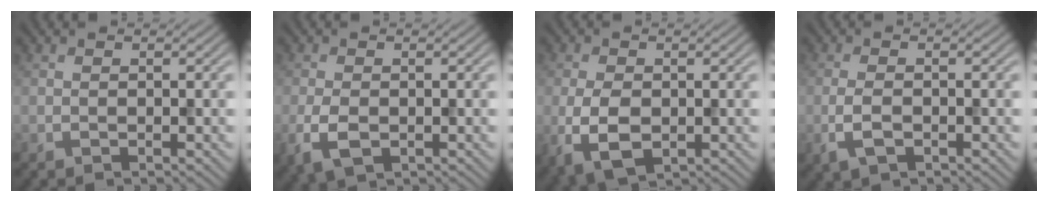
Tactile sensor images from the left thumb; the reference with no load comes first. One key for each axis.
{"total": 4.0, "fx": -1.3, "fy": 2.3, "fz": 3.1, "tx": -0.078, "ty": -0.012, "tz": -0.025}
{"total": 5.6, "fx": -1.2, "fy": 3.3, "fz": 4.3, "tx": -0.106, "ty": -0.012, "tz": -0.020}
{"total": 3.1, "fx": -1.3, "fy": 1.2, "fz": 2.6, "tx": -0.065, "ty": -0.006, "tz": -0.028}